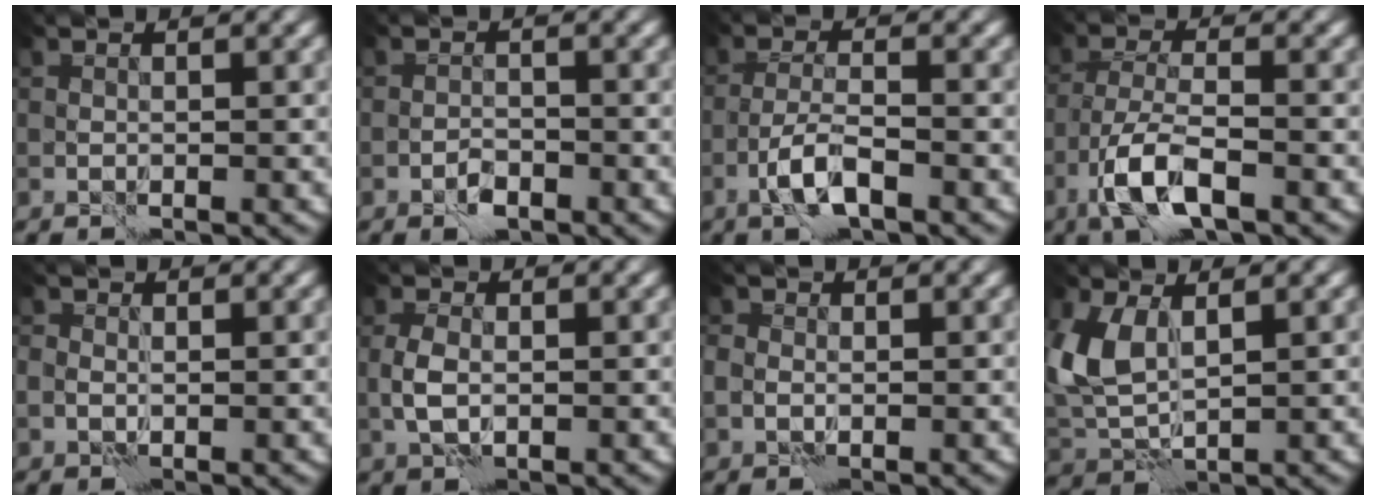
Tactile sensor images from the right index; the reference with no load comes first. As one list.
[{"total": 1.4, "force": [-0.9, 0.6, 0.8], "torque": [-0.011, 0.001, -0.018]}, {"total": 3.2, "force": [-1.8, 0.6, 2.6], "torque": [-0.054, 0.005, -0.041]}, {"total": 5.4, "force": [-3.0, 1.6, 4.2], "torque": [-0.084, -0.002, -0.063]}, {"total": 1.4, "force": [0.3, 1.1, 0.8], "torque": [-0.005, 0.000, 0.002]}, {"total": 2.0, "force": [0.0, 1.2, 1.7], "torque": [-0.040, -0.001, -0.002]}, {"total": 2.0, "force": [0.1, 1.7, 1.1], "torque": [-0.016, 0.001, -0.005]}, {"total": 5.4, "force": [1.7, 3.0, 4.2], "torque": [-0.110, 0.000, 0.035]}]